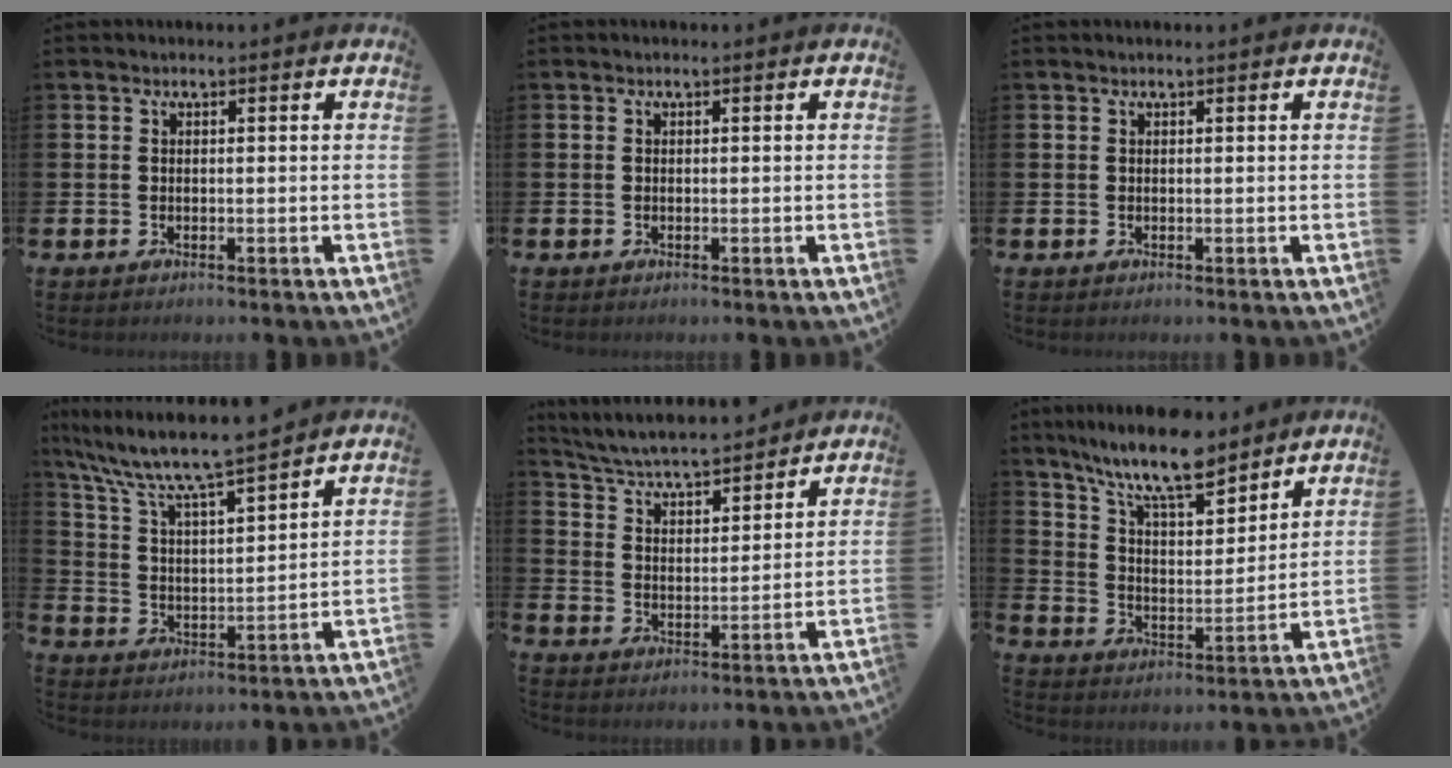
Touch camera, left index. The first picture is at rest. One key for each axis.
{"total": 0.0}
{"total": 0.0}
{"total": 8.6, "fx": 7.9, "fy": 0.7, "fz": 3.5, "tx": -0.105, "ty": -0.052, "tz": 0.134}
{"total": 5.5, "fx": 5.3, "fy": 0.4, "fz": 1.3, "tx": -0.054, "ty": -0.043, "tz": 0.088}
{"total": 11.2, "fx": 9.5, "fy": 2.6, "fz": 5.2, "tx": -0.113, "ty": -0.057, "tz": 0.167}